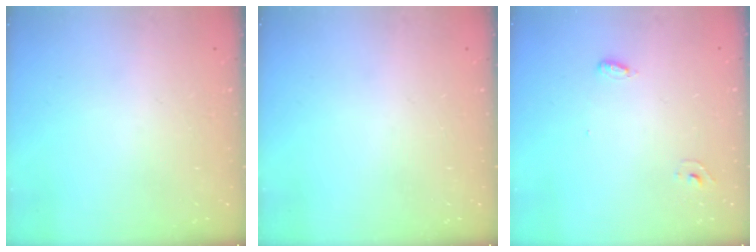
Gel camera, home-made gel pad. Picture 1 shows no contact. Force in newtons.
{"total": 0.0}
{"total": 3.5, "press": 3.2, "slide": 1.4}